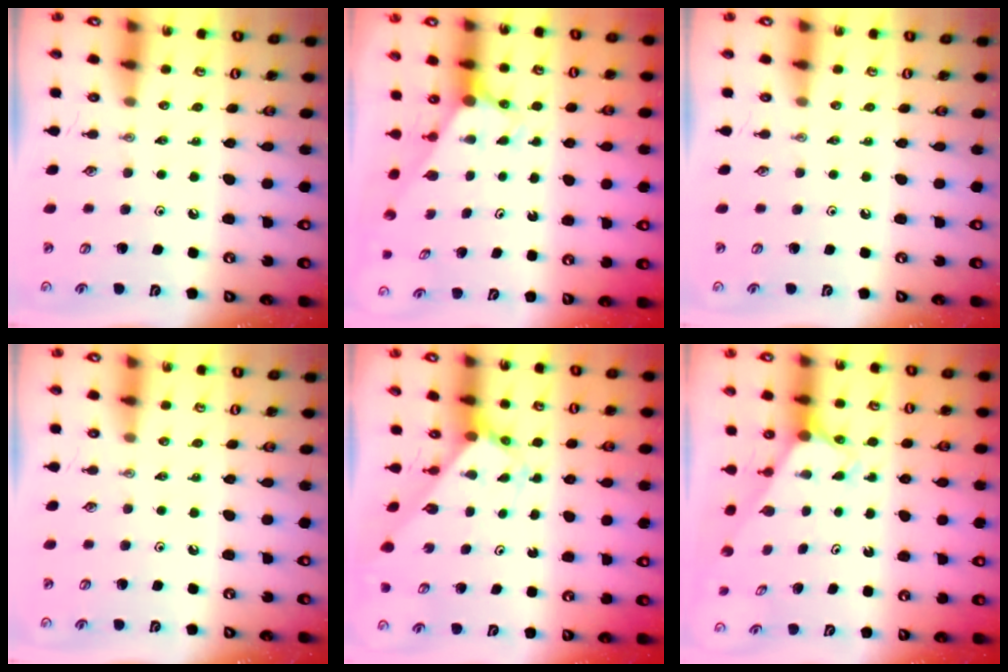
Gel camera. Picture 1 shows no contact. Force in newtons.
{"total": 2.9, "press": 2.9, "slide": 0.0}
{"total": 0.0}
{"total": 0.0}
{"total": 2.6, "press": 2.6, "slide": 0.2}
{"total": 2.2, "press": 2.2, "slide": 0.2}